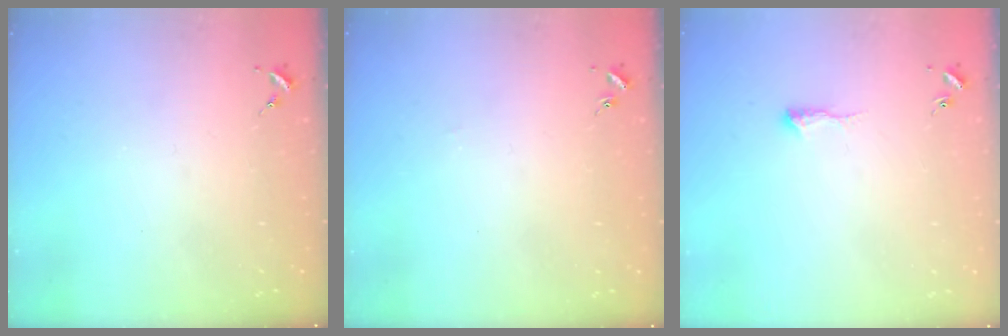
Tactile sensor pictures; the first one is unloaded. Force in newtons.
{"total": 1.1, "press": 1.1, "slide": 0.2}
{"total": 7.1, "press": 7.0, "slide": 0.7}